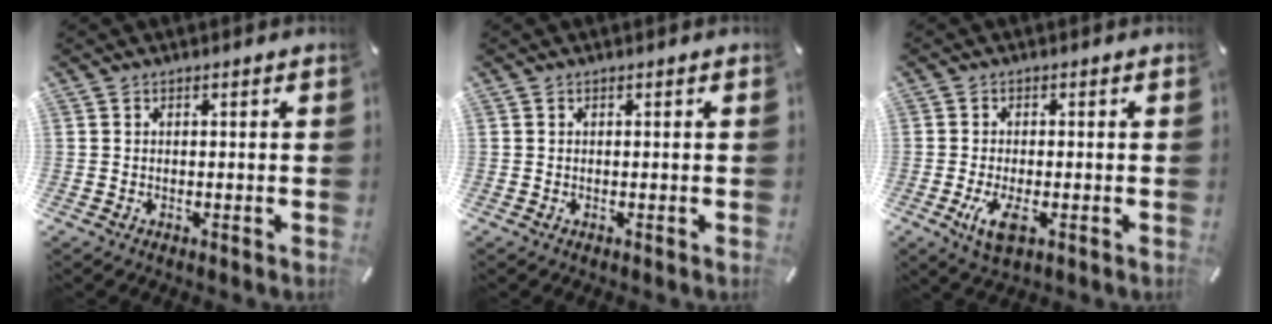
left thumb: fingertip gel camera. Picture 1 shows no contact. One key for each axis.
{"total": 0.0}
{"total": 5.4, "fx": -1.8, "fy": 2.2, "fz": 4.6, "tx": -0.098, "ty": -0.015, "tz": -0.035}